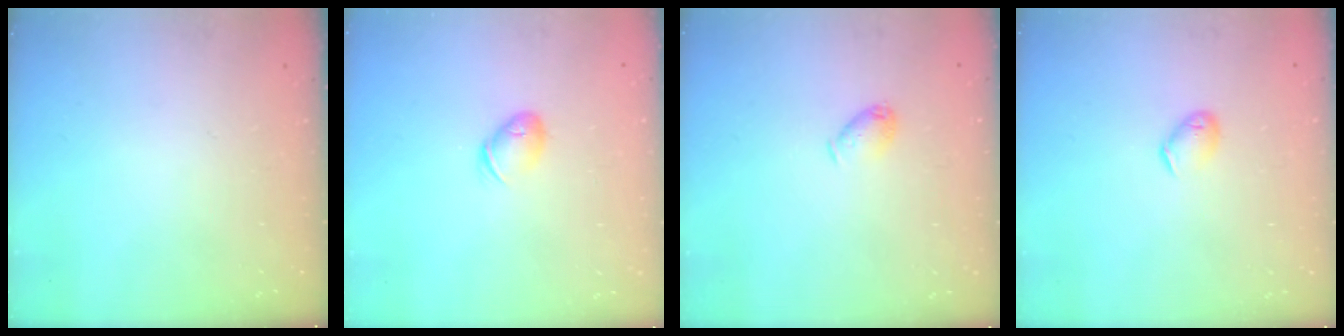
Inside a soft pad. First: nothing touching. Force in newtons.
{"total": 7.4, "press": 7.3, "slide": 1.0}
{"total": 6.0, "press": 5.9, "slide": 1.2}
{"total": 7.0, "press": 6.9, "slide": 1.3}